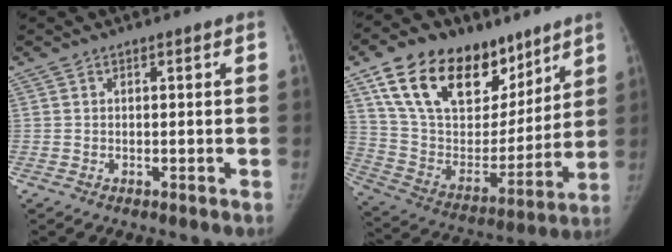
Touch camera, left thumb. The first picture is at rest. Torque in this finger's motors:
{"motor_torque": [1.98, 1.31, 1.82, -0.95, 0.28]}